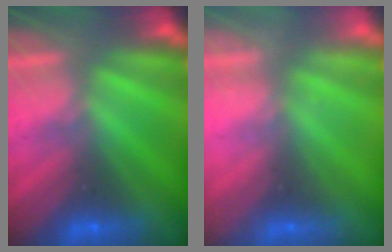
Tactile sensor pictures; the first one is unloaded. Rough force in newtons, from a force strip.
{"total": 2.2}